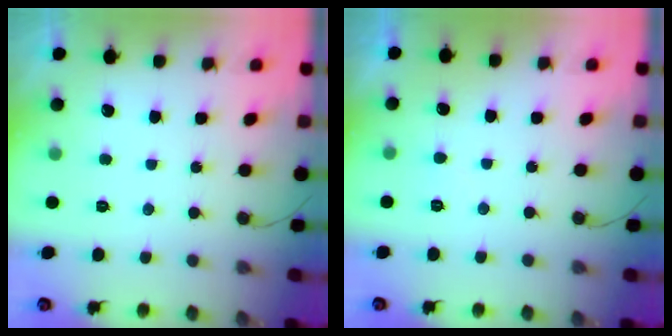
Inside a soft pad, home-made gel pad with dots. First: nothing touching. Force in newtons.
{"total": 3.8, "press": 3.8, "slide": 0.2}